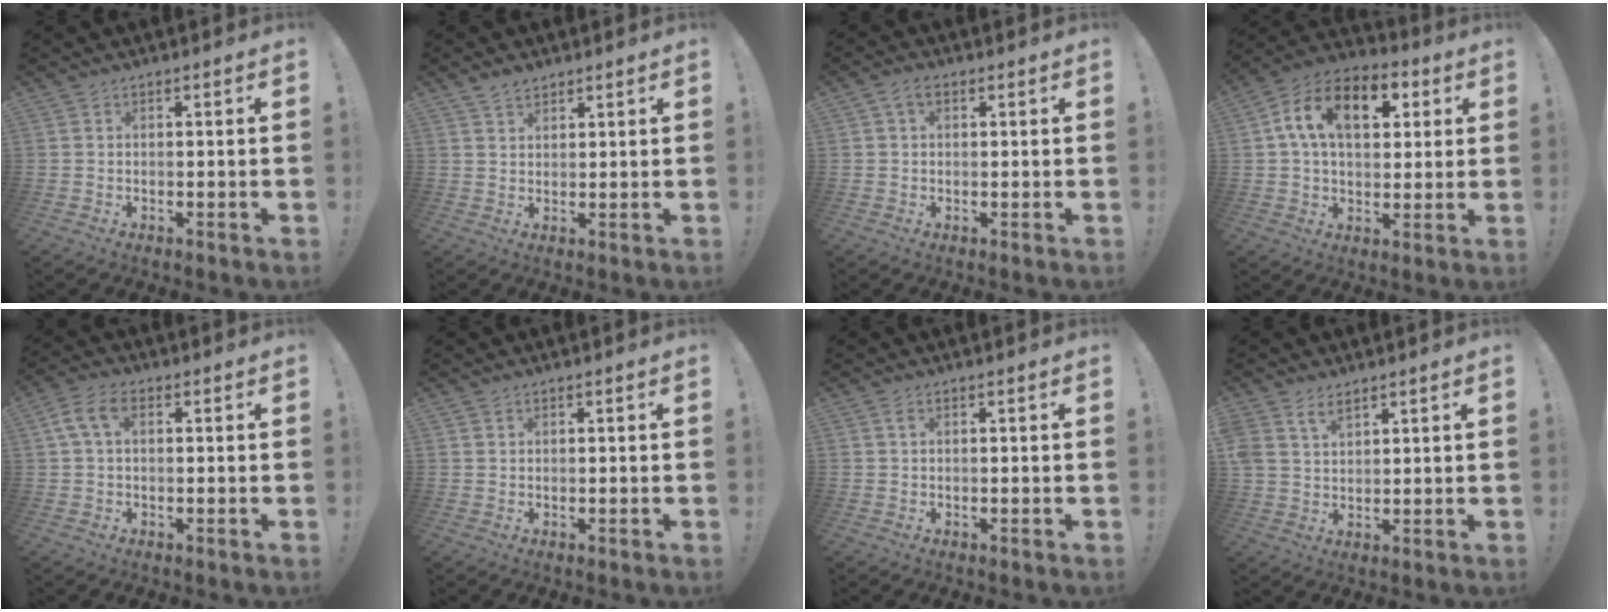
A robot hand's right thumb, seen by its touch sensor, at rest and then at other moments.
{"total": 3.4, "force": [2.7, 1.7, 1.1], "torque": [-0.019, -0.014, 0.051]}
{"total": 3.2, "force": [1.1, 2.1, 2.2], "torque": [-0.038, 0.006, 0.019]}
{"total": 16.1, "force": [5.2, 10.0, 11.4], "torque": [-0.180, -0.001, 0.092]}
{"total": 6.5, "force": [1.7, 3.7, 5.1], "torque": [-0.097, 0.007, 0.033]}
{"total": 0.7, "force": [0.6, 0.4, 0.2], "torque": [0.000, -0.002, 0.011]}
{"total": 1.1, "force": [0.4, 0.5, 0.9], "torque": [-0.024, 0.005, 0.008]}
{"total": 5.4, "force": [3.7, 3.1, 2.5], "torque": [-0.053, -0.012, 0.072]}